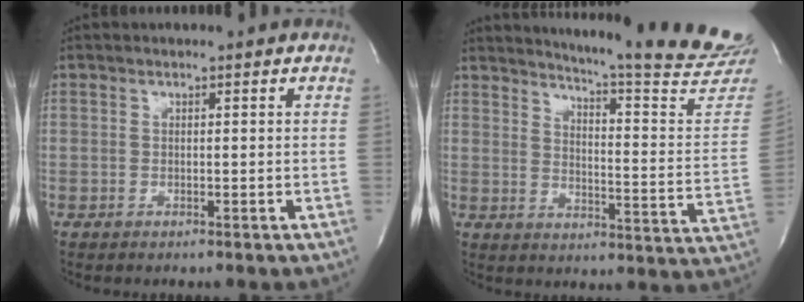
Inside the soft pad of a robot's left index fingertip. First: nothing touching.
{"total": 22.6, "force": [21.2, -0.5, 7.9], "torque": [-0.116, -0.133, 0.249]}